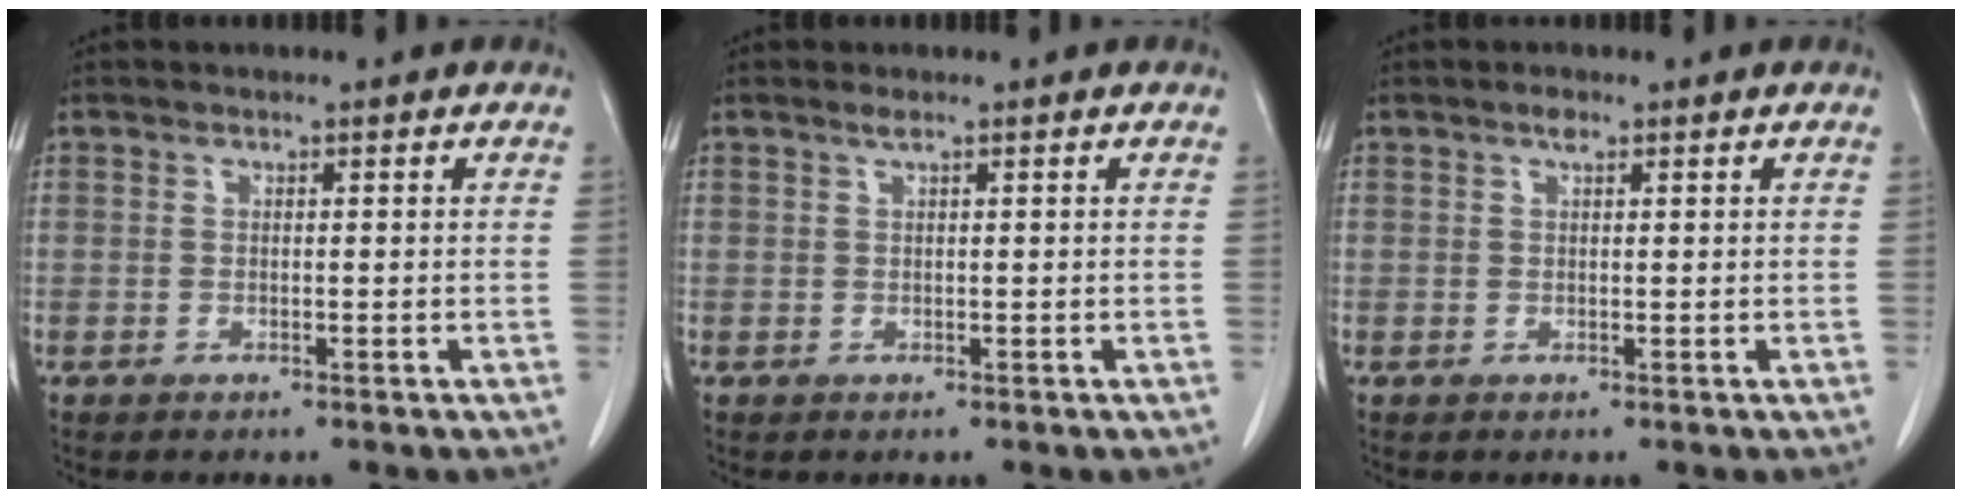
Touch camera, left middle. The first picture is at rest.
{"total": 0.8, "force": [0.5, -0.2, 0.5], "torque": [-0.018, 0.004, 0.014]}
{"total": 1.0, "force": [0.7, 0.2, 0.7], "torque": [-0.015, 0.001, 0.012]}